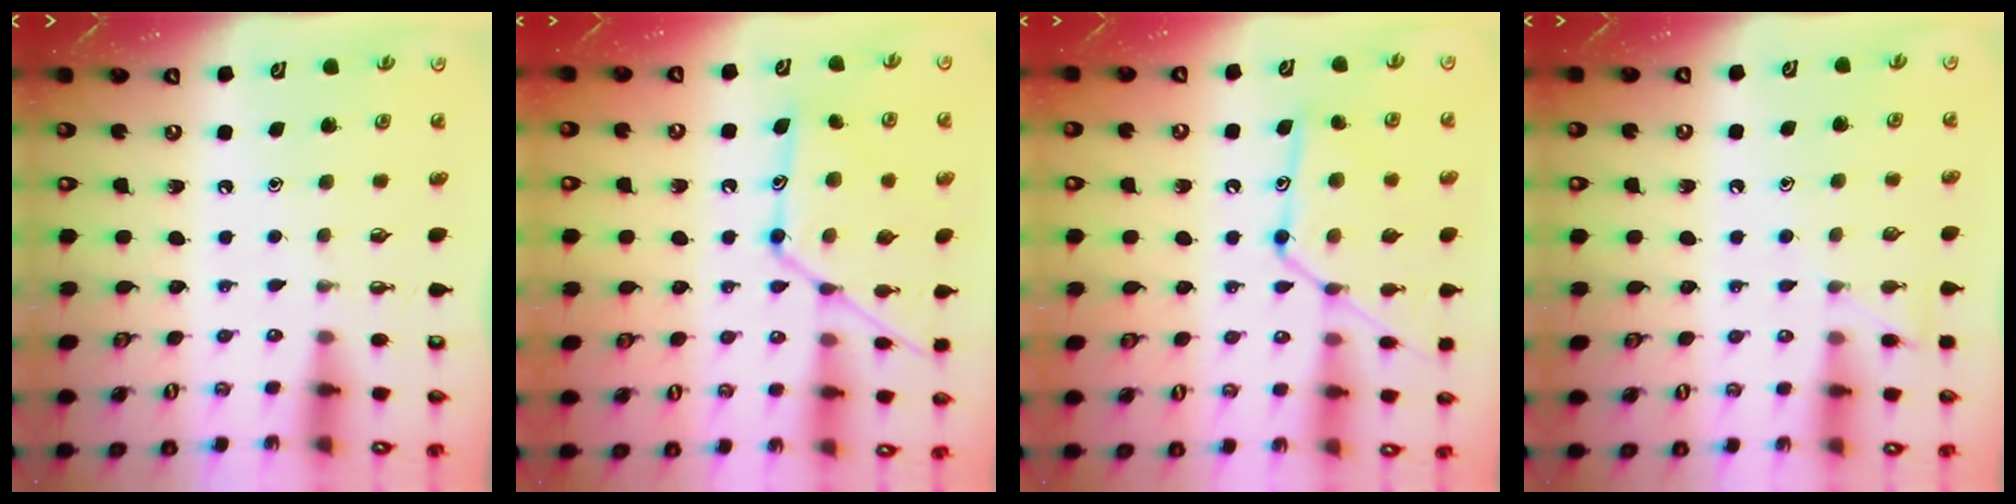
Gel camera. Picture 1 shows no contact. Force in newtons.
{"total": 15.0, "press": 15.0, "slide": 0.9}
{"total": 14.3, "press": 14.3, "slide": 1.0}
{"total": 6.3, "press": 6.2, "slide": 0.8}